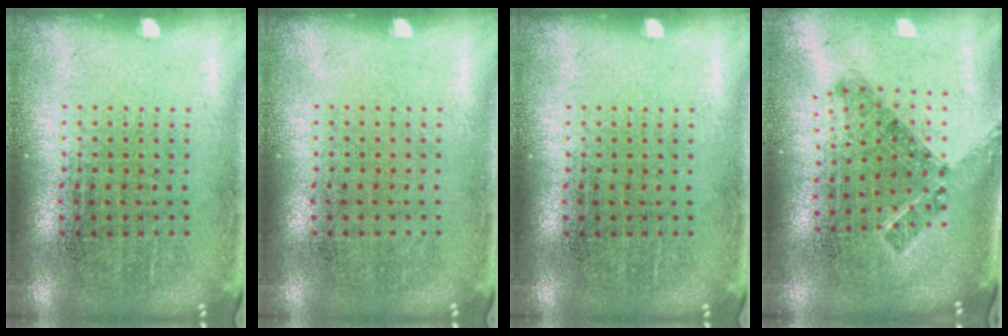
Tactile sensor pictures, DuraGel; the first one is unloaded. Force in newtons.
{"total": 0.0}
{"total": 0.0}
{"total": 0.8, "press": 0.7, "slide": 0.4}